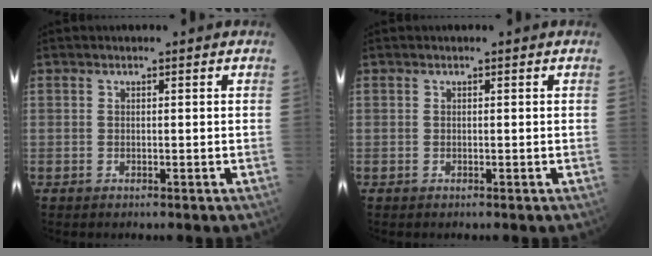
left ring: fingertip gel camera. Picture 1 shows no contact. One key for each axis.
{"total": 0.0}